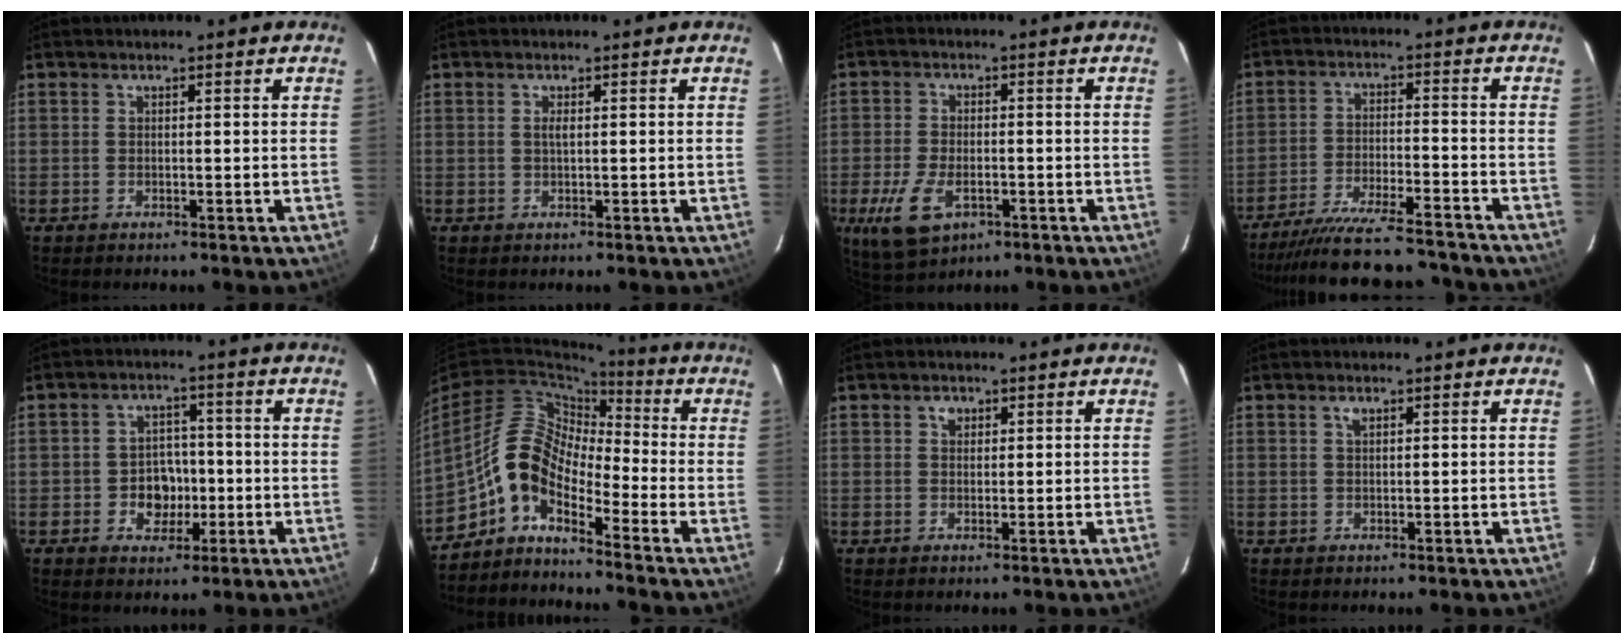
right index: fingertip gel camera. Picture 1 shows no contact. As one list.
[{"total": 0.9, "force": [0.2, 0.2, 0.9], "torque": [-0.017, 0.002, 0.003]}, {"total": 9.4, "force": [-3.9, 5.2, 6.8], "torque": [-0.159, -0.017, -0.066]}, {"total": 19.2, "force": [-17.7, 2.6, 7.1], "torque": [-0.146, -0.018, -0.263]}, {"total": 6.0, "force": [-1.6, 5.1, 2.8], "torque": [-0.059, 0.014, -0.015]}, {"total": 8.3, "force": [-5.0, 3.7, 5.5], "torque": [-0.104, 0.021, -0.115]}, {"total": 1.5, "force": [0.7, 1.2, 0.5], "torque": [-0.006, 0.006, 0.011]}, {"total": 1.0, "force": [0.6, 0.5, 0.7], "torque": [-0.014, 0.003, 0.011]}]